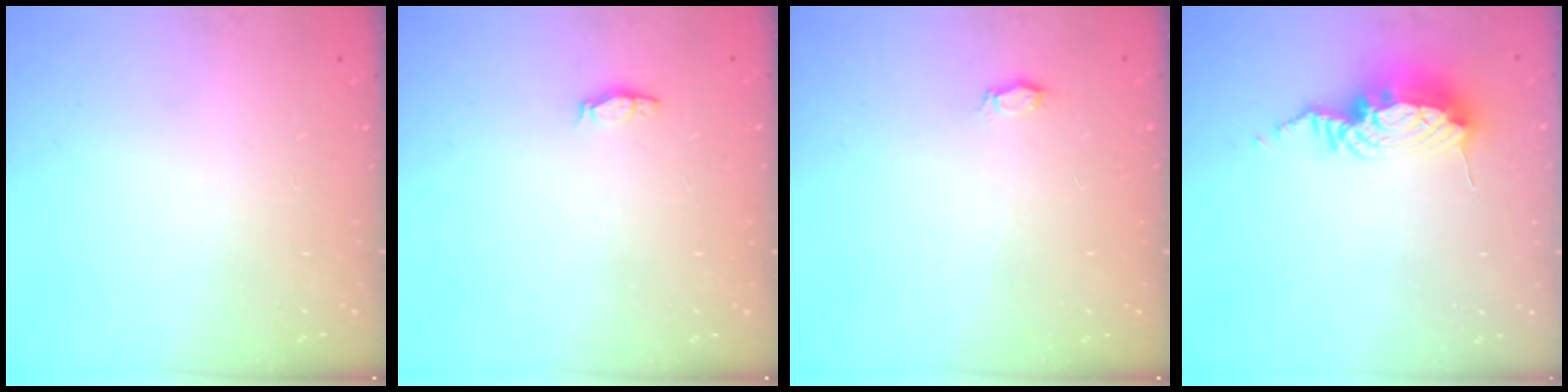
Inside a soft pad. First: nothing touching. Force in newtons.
{"total": 3.8, "press": 3.5, "slide": 1.5}
{"total": 2.7, "press": 2.7, "slide": 0.3}
{"total": 10.9, "press": 10.8, "slide": 1.3}